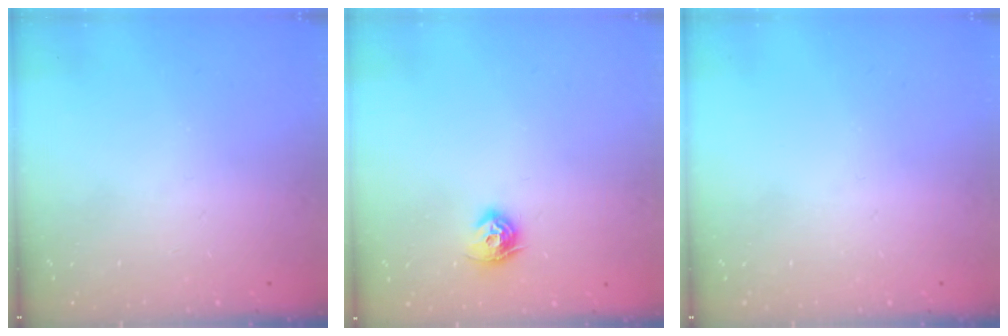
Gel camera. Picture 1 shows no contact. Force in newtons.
{"total": 7.8, "press": 7.8, "slide": 0.4}
{"total": 0.0}